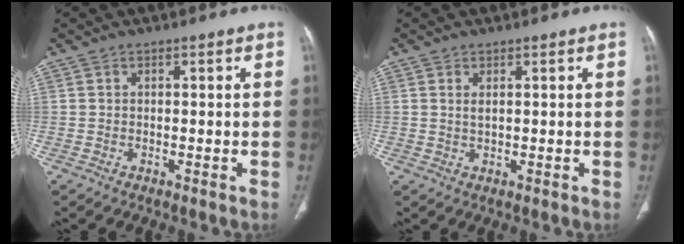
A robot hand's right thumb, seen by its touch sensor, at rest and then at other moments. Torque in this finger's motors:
{"motor_torque": [0.02, 0.02, -0.22, -0.25, 0.03]}